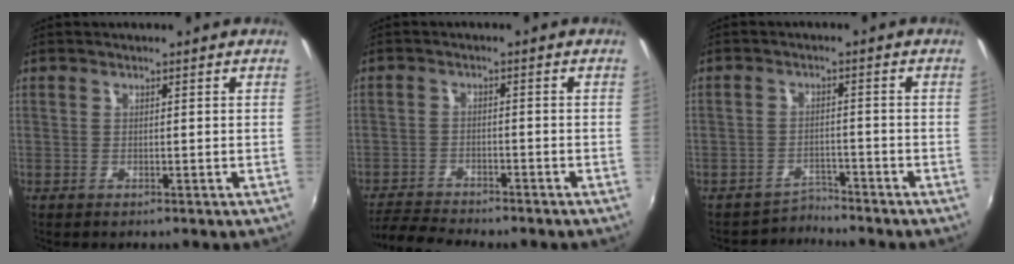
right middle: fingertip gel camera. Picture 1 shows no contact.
{"total": 7.4, "force": [-7.0, 1.0, 2.1], "torque": [-0.065, -0.015, -0.119]}
{"total": 3.2, "force": [-2.9, 0.2, -1.2], "torque": [0.018, 0.011, -0.049]}